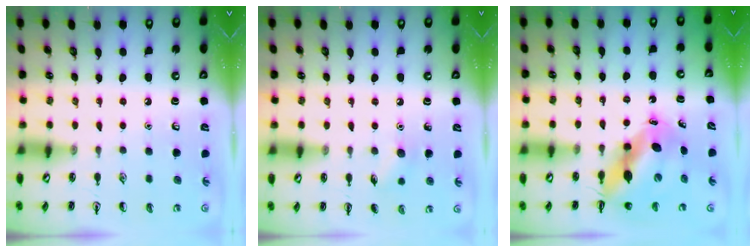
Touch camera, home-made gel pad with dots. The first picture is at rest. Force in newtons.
{"total": 5.9, "press": 5.6, "slide": 1.7}
{"total": 10.2, "press": 9.9, "slide": 2.6}